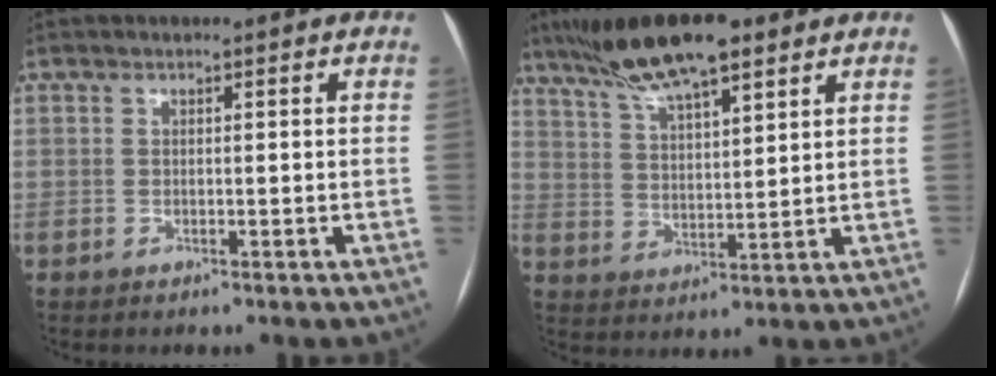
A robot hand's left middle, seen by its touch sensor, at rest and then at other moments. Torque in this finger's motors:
{"motor_torque": [1.06, -1.08, 0.61, 0.07]}